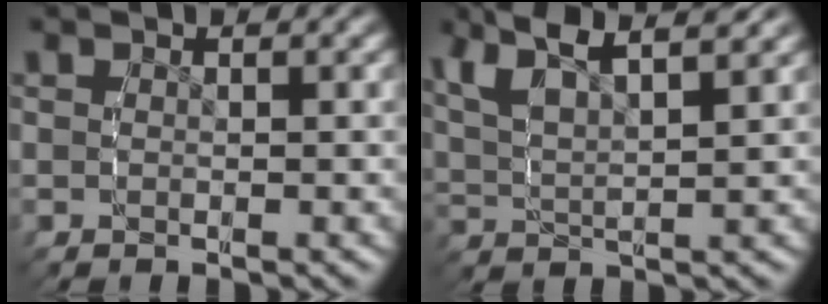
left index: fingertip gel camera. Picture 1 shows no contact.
{"total": 6.0, "force": [4.0, 2.6, 3.7], "torque": [-0.080, 0.010, 0.065]}